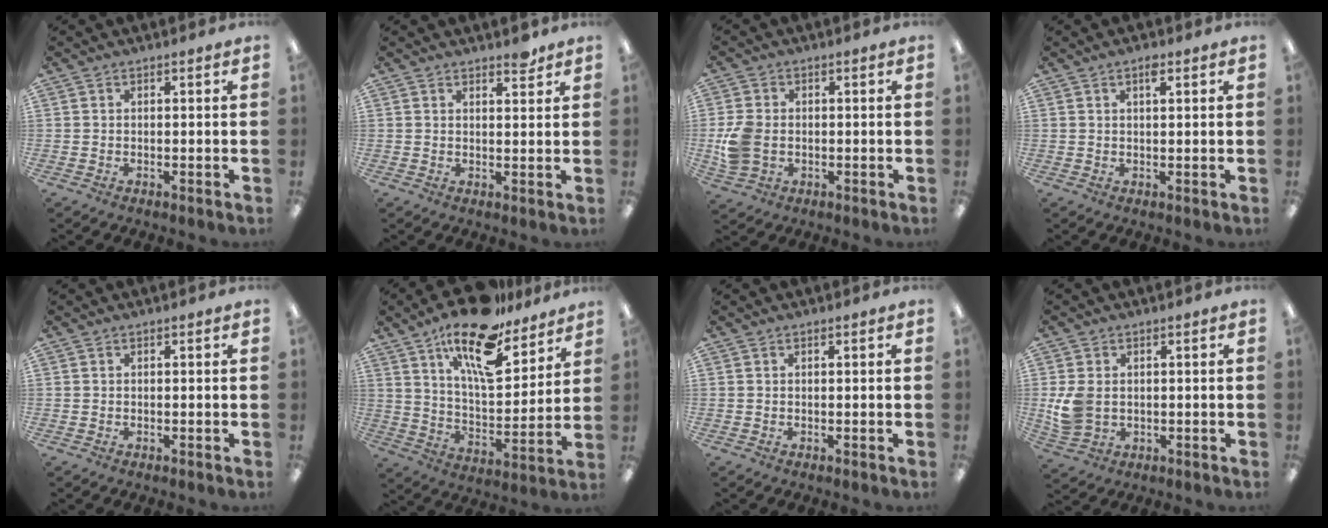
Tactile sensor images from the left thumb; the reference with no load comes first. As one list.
[{"total": 2.7, "force": [2.4, 0.7, 0.9], "torque": [0.004, -0.016, 0.039]}, {"total": 7.4, "force": [-0.8, 5.9, 4.5], "torque": [-0.088, 0.010, -0.011]}, {"total": 2.3, "force": [1.3, 0.8, 1.7], "torque": [-0.020, -0.002, 0.019]}, {"total": 0.0}, {"total": 19.0, "force": [13.6, 7.0, 11.4], "torque": [-0.190, -0.080, 0.229]}, {"total": 0.0}, {"total": 6.5, "force": [0.5, 5.1, 4.0], "torque": [-0.085, 0.003, 0.012]}]